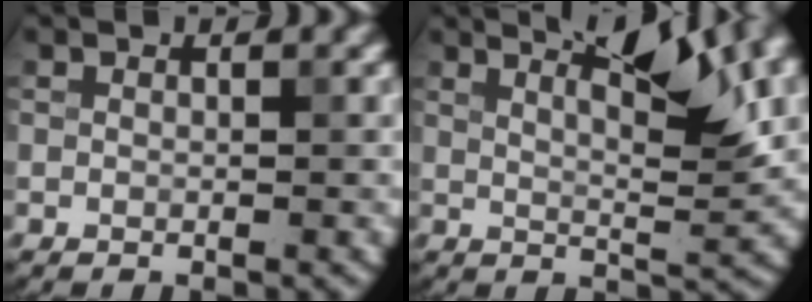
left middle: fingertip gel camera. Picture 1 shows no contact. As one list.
[{"total": 9.0, "force": [3.8, 2.6, 7.7], "torque": [-0.106, 0.031, 0.058]}]